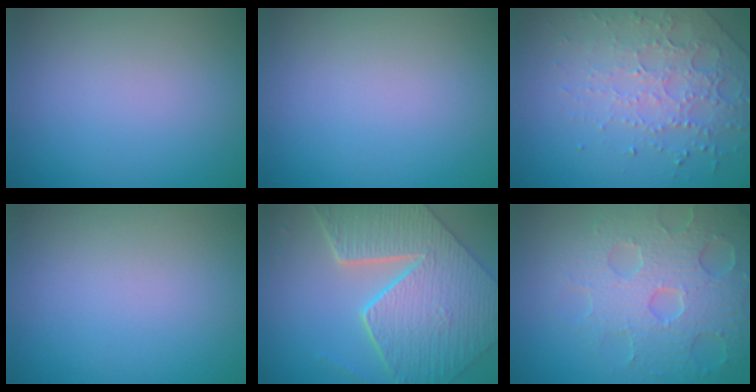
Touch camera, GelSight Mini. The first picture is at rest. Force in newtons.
{"total": 0.0}
{"total": 4.4, "press": 3.1, "slide": 3.2}
{"total": 0.0}
{"total": 9.3, "press": 6.8, "slide": 6.4}
{"total": 6.5, "press": 5.3, "slide": 3.9}